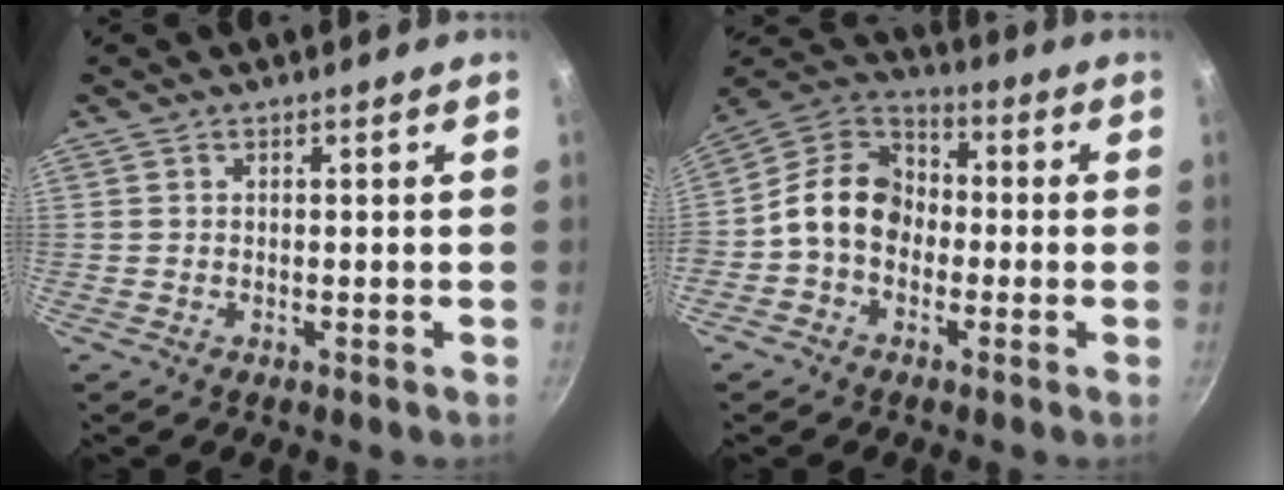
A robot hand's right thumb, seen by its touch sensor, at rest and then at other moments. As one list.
[{"total": 12.0, "force": [-1.7, 9.4, 7.4], "torque": [-0.093, 0.045, -0.055]}]